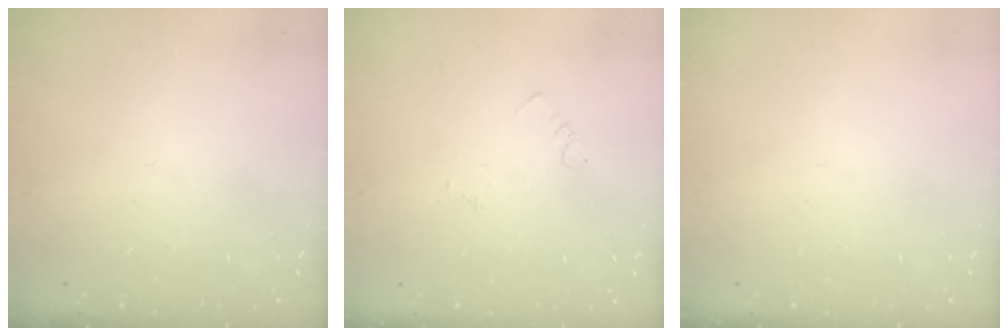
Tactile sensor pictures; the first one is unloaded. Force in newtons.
{"total": 2.5, "press": 2.5, "slide": 0.4}
{"total": 0.0}